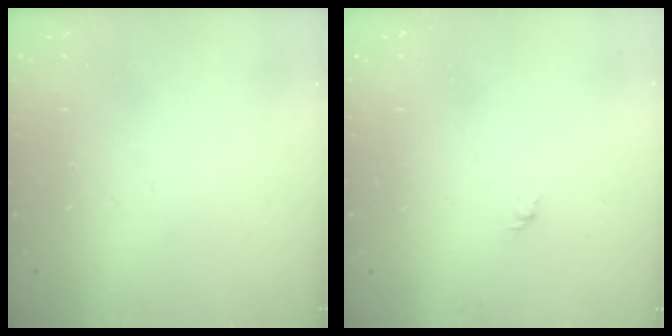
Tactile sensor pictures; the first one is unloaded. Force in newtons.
{"total": 1.6, "press": 1.5, "slide": 0.6}